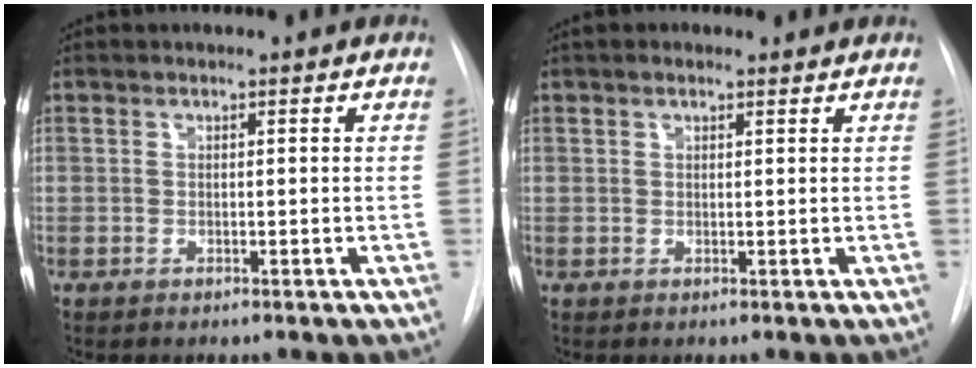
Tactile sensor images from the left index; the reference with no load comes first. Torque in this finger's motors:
{"motor_torque": [0.13, -0.85, -0.27, 0.00]}